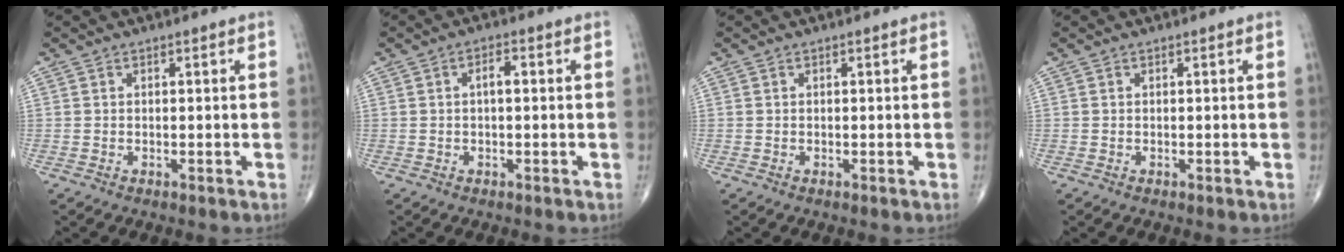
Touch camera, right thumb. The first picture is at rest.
{"total": 2.3, "force": [0.2, 0.9, 2.0], "torque": [-0.032, 0.008, 0.000]}
{"total": 0.0}
{"total": 0.0}